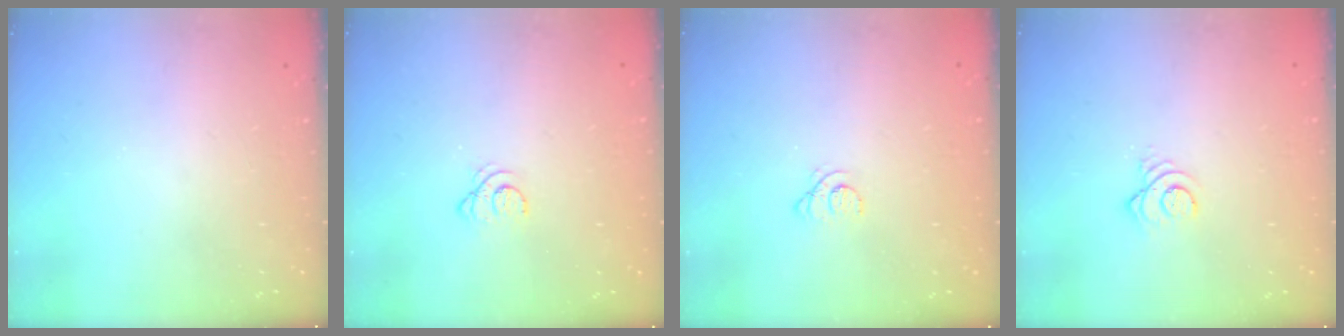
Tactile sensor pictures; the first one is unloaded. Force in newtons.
{"total": 2.2, "press": 2.2, "slide": 0.2}
{"total": 1.1, "press": 1.1, "slide": 0.1}
{"total": 3.8, "press": 3.8, "slide": 0.0}